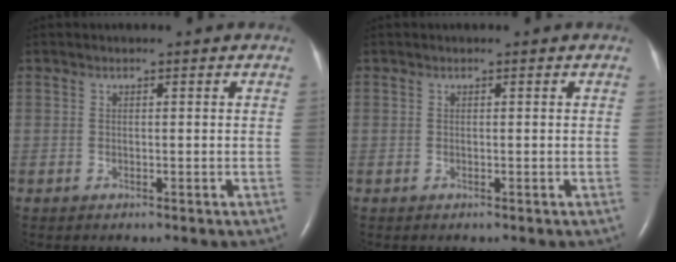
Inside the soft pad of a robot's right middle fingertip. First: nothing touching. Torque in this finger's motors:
{"motor_torque": [-0.06, 0.05, 0.00, -0.02]}